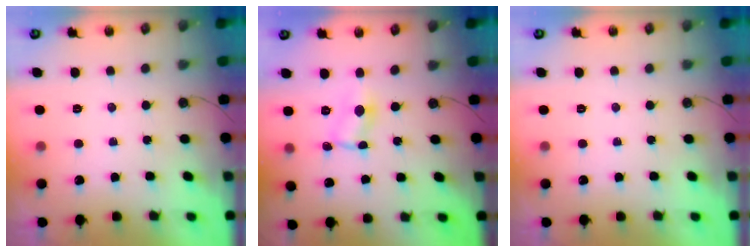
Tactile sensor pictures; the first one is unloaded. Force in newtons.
{"total": 2.0, "press": 2.0, "slide": 0.1}
{"total": 0.0}